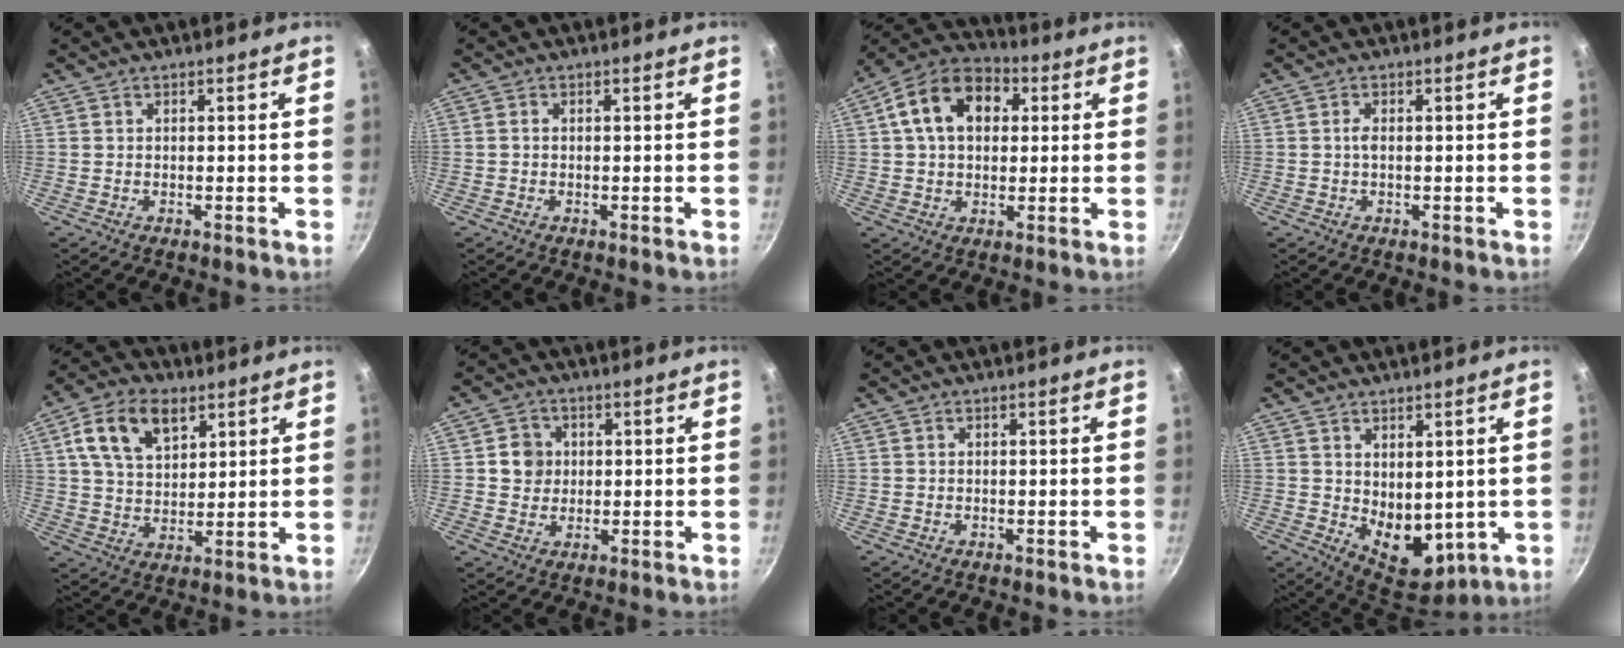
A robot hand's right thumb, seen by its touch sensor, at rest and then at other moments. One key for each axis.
{"total": 0.9, "fx": -0.1, "fy": 0.7, "fz": 0.6, "tx": -0.010, "ty": 0.004, "tz": -0.002}
{"total": 14.5, "fx": 3.5, "fy": 10.2, "fz": 9.6, "tx": -0.137, "ty": 0.023, "tz": 0.039}
{"total": 1.3, "fx": 0.0, "fy": 0.5, "fz": 1.1, "tx": -0.023, "ty": 0.003, "tz": -0.002}
{"total": 12.6, "fx": 5.5, "fy": 7.8, "fz": 8.2, "tx": -0.126, "ty": -0.009, "tz": 0.094}
{"total": 5.2, "fx": 0.8, "fy": 4.9, "fz": 1.7, "tx": 0.005, "ty": 0.004, "tz": 0.008}
{"total": 0.0}
{"total": 10.0, "fx": 1.2, "fy": 6.6, "fz": 7.3, "tx": -0.076, "ty": -0.035, "tz": 0.040}